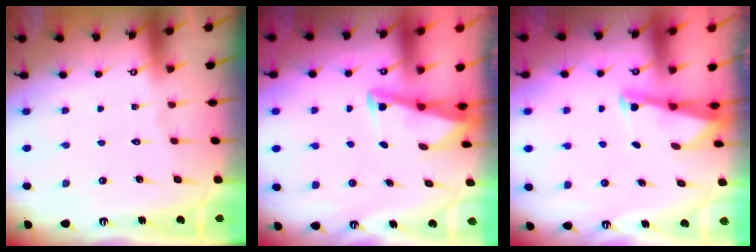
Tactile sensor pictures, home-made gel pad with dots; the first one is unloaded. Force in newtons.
{"total": 3.0, "press": 2.9, "slide": 0.4}
{"total": 2.6, "press": 2.6, "slide": 0.1}